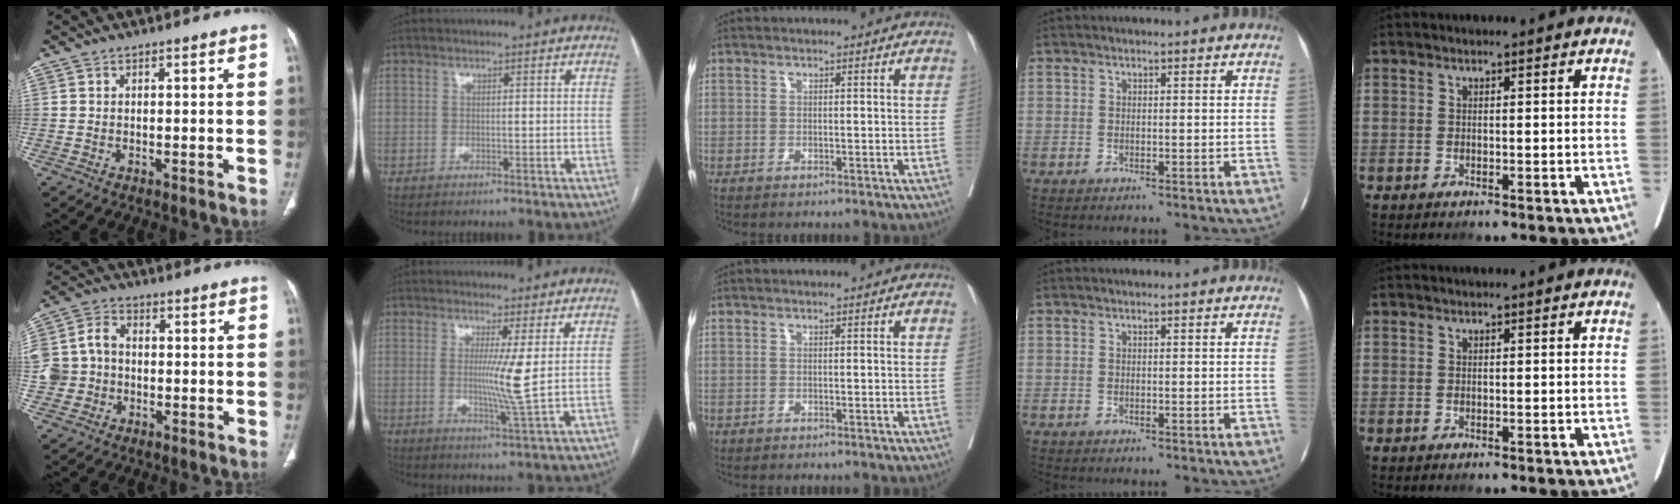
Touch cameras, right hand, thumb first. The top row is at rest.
{"thumb": {"total": 8.2, "force": [-1.0, 7.2, 3.8], "torque": [-0.062, 0.028, -0.024]}, "index": {"total": 5.5, "force": [0.6, -1.4, 5.3], "torque": [-0.099, -0.019, 0.013]}}